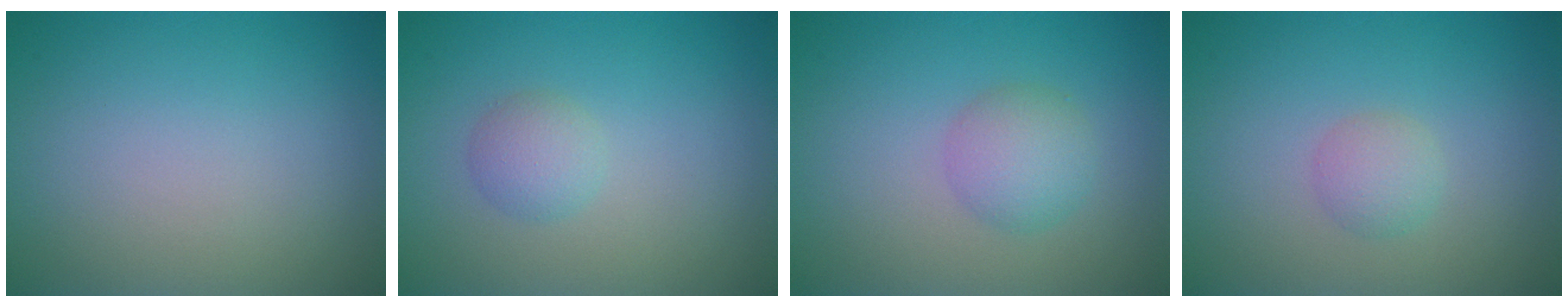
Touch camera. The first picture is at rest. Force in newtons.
{"total": 1.8, "press": 1.8, "slide": 0.1}
{"total": 2.8, "press": 2.8, "slide": 0.0}
{"total": 1.6, "press": 1.6, "slide": 0.1}